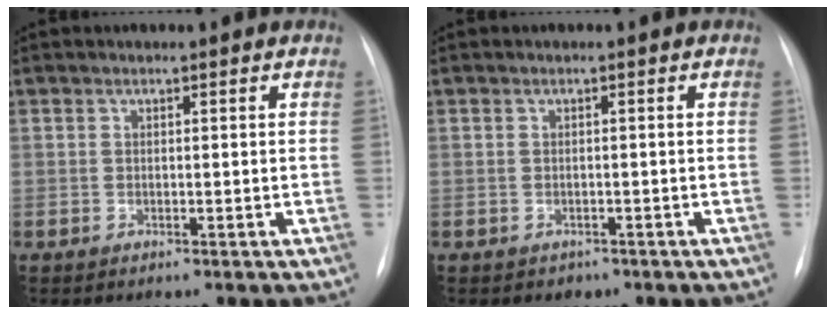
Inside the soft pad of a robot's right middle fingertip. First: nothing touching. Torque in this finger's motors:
{"motor_torque": [0.08, -0.10, -0.01, -0.01]}